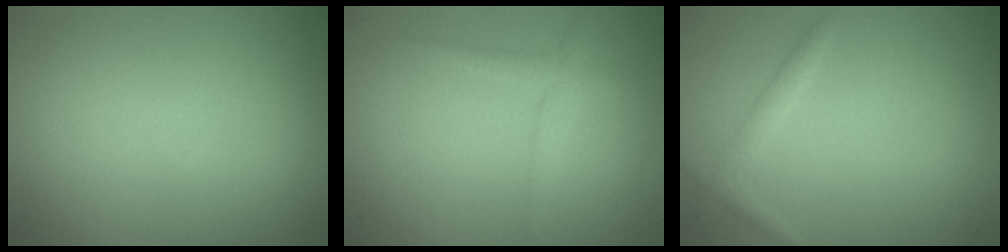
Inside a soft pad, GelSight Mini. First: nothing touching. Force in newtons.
{"total": 1.6, "press": 1.6, "slide": 0.1}
{"total": 1.3, "press": 1.3, "slide": 0.1}